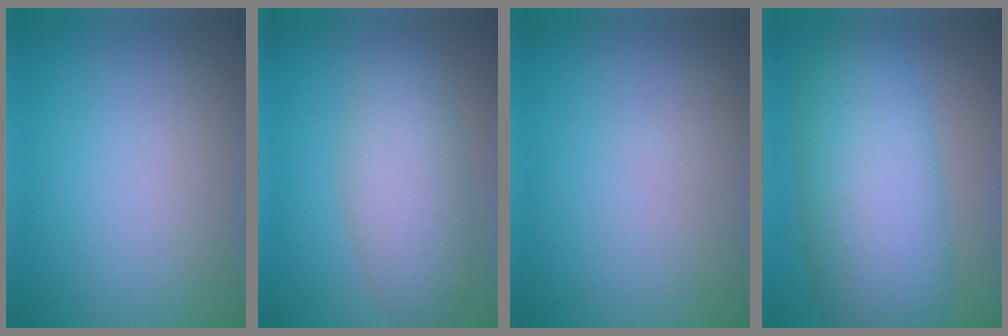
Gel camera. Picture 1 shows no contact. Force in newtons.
{"total": 4.8, "press": 4.8, "slide": 0.4}
{"total": 0.0}
{"total": 10.0, "press": 10.0, "slide": 0.2}